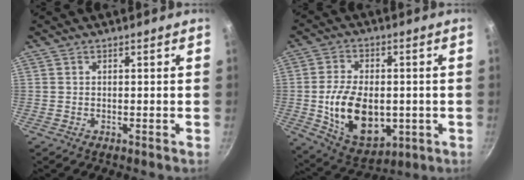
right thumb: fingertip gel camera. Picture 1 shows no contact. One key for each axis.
{"total": 16.5, "fx": -1.8, "fy": 10.5, "fz": 12.6, "tx": -0.194, "ty": -0.004, "tz": -0.013}